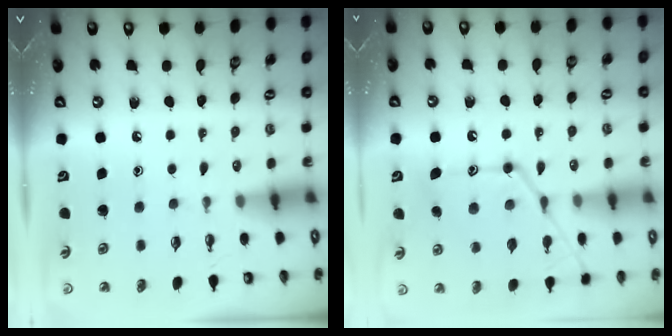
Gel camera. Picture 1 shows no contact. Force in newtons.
{"total": 17.9, "press": 17.8, "slide": 1.4}